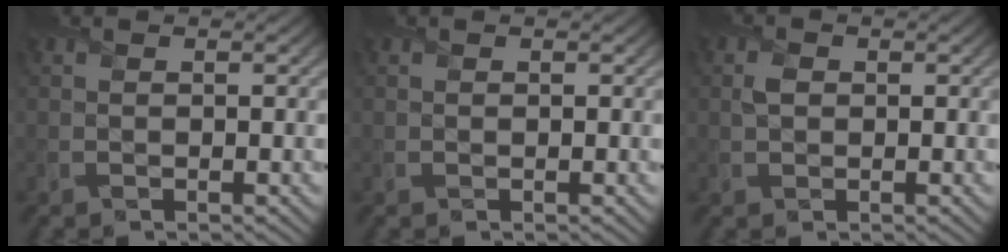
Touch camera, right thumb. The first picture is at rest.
{"total": 0.0}
{"total": 1.4, "force": [0.2, 1.1, 0.8], "torque": [-0.022, 0.000, 0.001]}